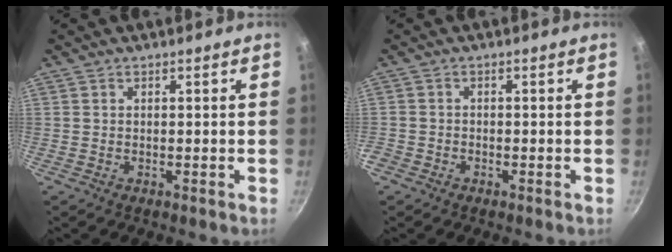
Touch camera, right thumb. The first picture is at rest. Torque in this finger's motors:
{"motor_torque": [0.67, 0.57, -0.06, 0.02, 0.06]}